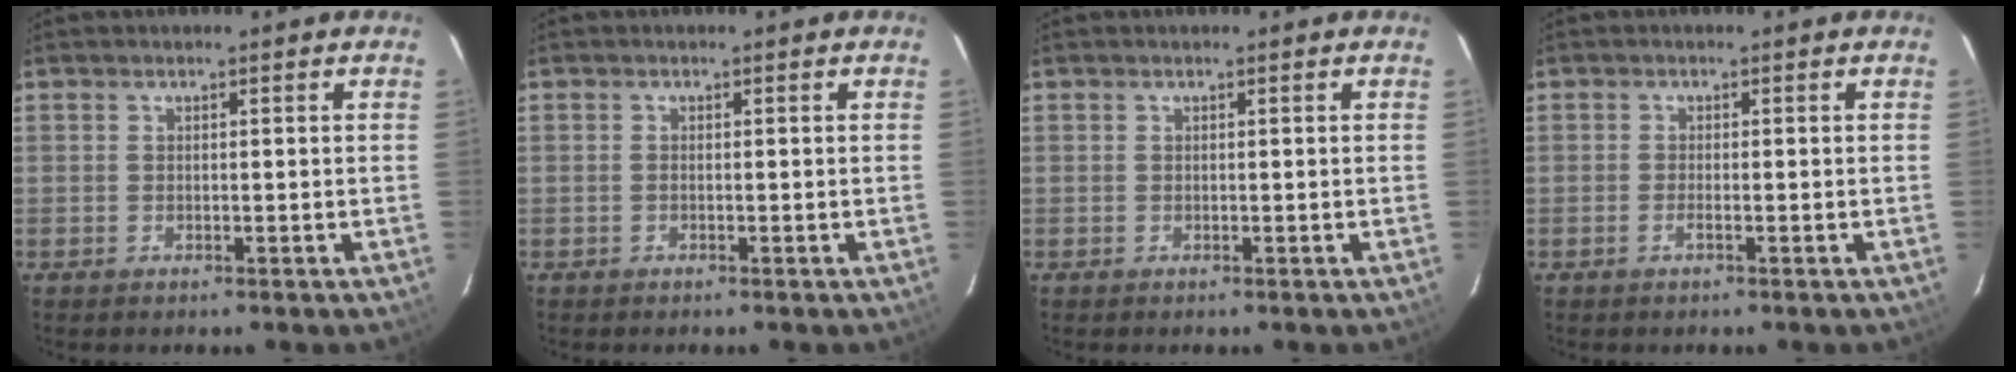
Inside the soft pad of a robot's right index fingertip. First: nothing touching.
{"total": 0.0}
{"total": 0.0}
{"total": 1.0, "force": [-0.5, 0.1, 0.8], "torque": [-0.021, 0.000, -0.011]}